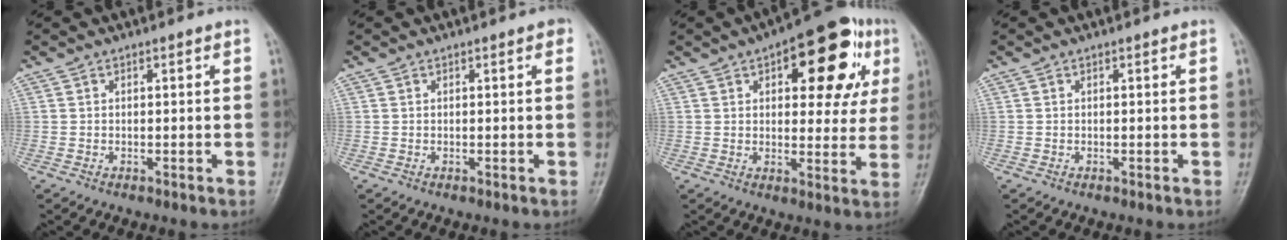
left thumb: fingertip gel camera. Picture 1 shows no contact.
{"total": 1.0, "force": [0.4, 0.4, 0.8], "torque": [-0.008, 0.001, 0.002]}
{"total": 18.6, "force": [7.2, 8.6, 14.8], "torque": [-0.140, 0.003, 0.087]}
{"total": 0.0}